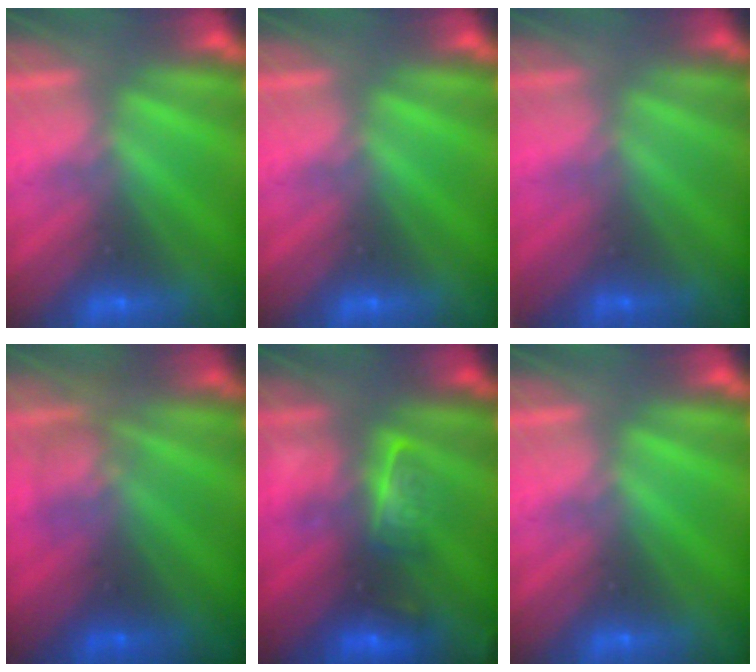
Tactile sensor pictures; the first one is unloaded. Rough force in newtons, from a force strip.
{"total": 0.0}
{"total": 2.3}
{"total": 2.7}
{"total": 2.6}
{"total": 0.0}